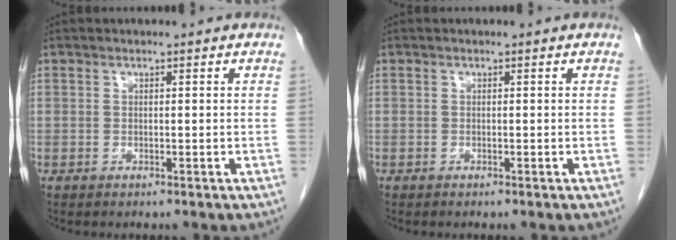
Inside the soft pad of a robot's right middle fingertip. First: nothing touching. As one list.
[{"total": 0.0}]